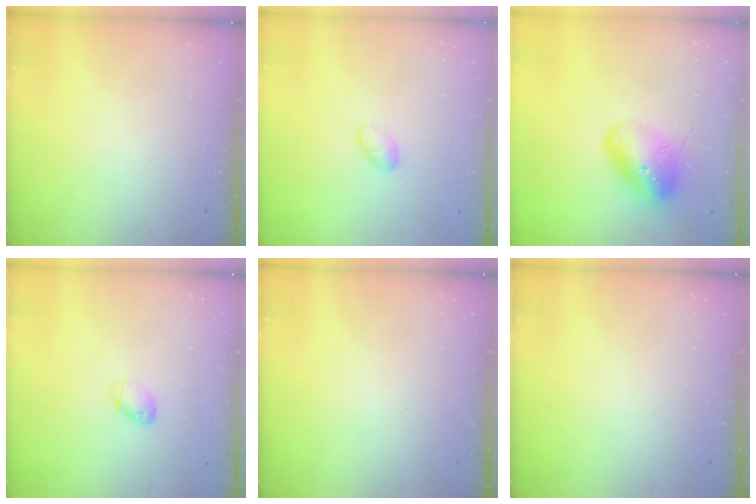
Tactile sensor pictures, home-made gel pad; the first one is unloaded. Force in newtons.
{"total": 5.2, "press": 5.2, "slide": 0.6}
{"total": 14.6, "press": 14.4, "slide": 2.4}
{"total": 4.2, "press": 4.1, "slide": 0.7}
{"total": 0.0}
{"total": 0.0}